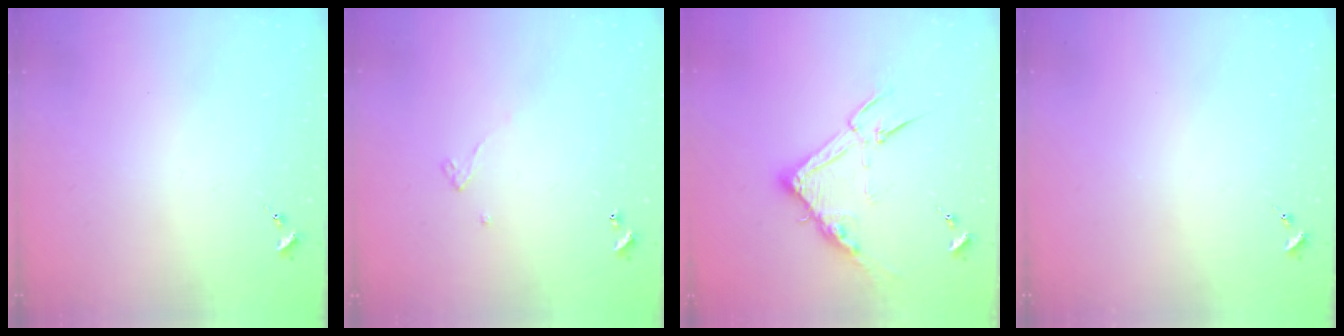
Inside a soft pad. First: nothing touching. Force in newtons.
{"total": 3.2, "press": 3.2, "slide": 0.1}
{"total": 13.9, "press": 13.8, "slide": 0.9}
{"total": 0.0}